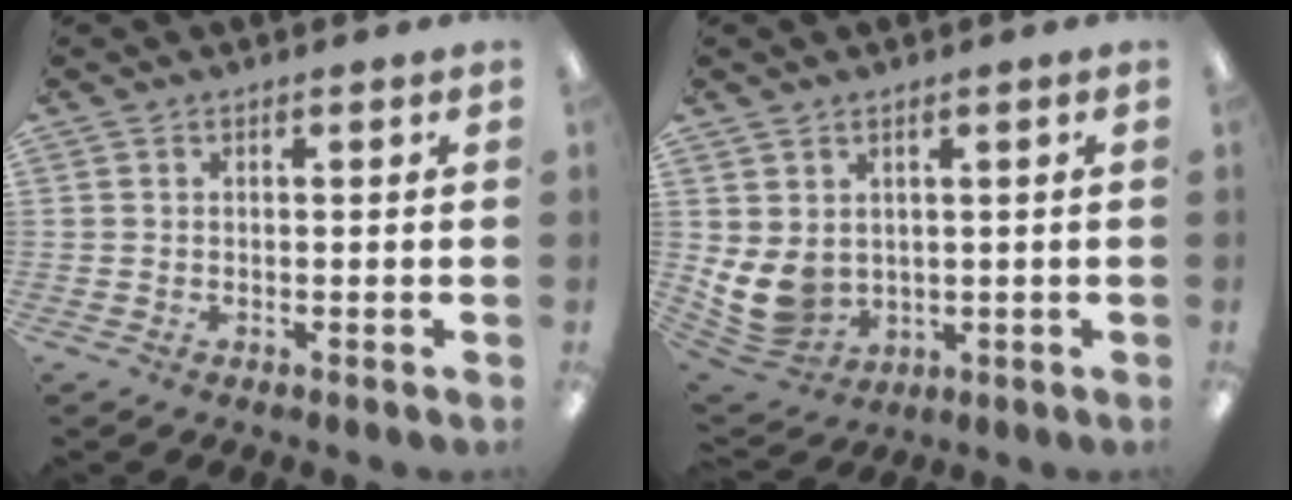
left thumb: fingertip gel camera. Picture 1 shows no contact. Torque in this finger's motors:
{"motor_torque": [1.25, 1.24, 0.33, -0.42, 0.08]}